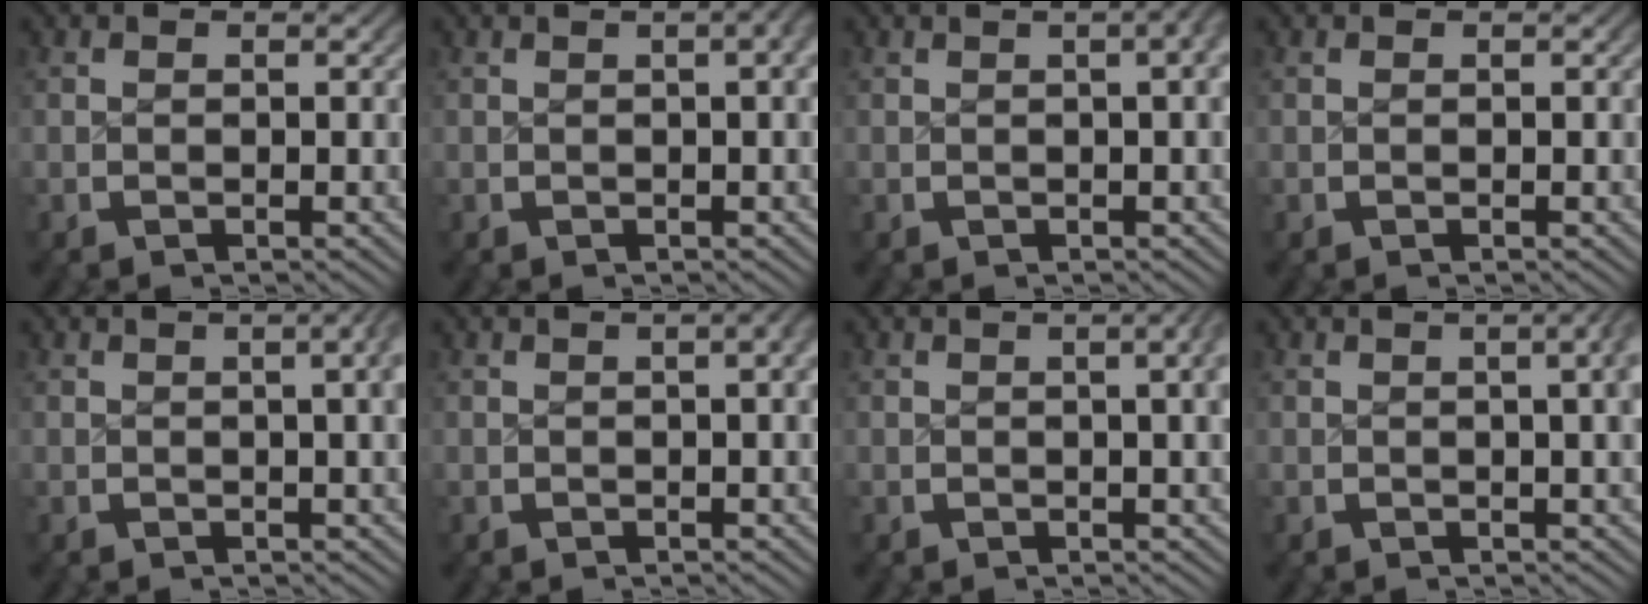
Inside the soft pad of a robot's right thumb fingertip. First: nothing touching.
{"total": 4.6, "force": [1.0, 1.9, 4.1], "torque": [-0.037, 0.027, 0.006]}
{"total": 6.7, "force": [1.8, 3.0, 5.6], "torque": [-0.047, 0.039, 0.009]}
{"total": 0.0}
{"total": 5.4, "force": [1.3, 2.3, 4.7], "torque": [-0.039, 0.025, 0.007]}
{"total": 4.0, "force": [0.8, 1.5, 3.6], "torque": [-0.033, 0.025, 0.005]}
{"total": 4.6, "force": [1.0, 1.8, 4.1], "torque": [-0.034, 0.020, 0.005]}
{"total": 6.1, "force": [1.7, 2.7, 5.2], "torque": [-0.042, 0.028, 0.011]}